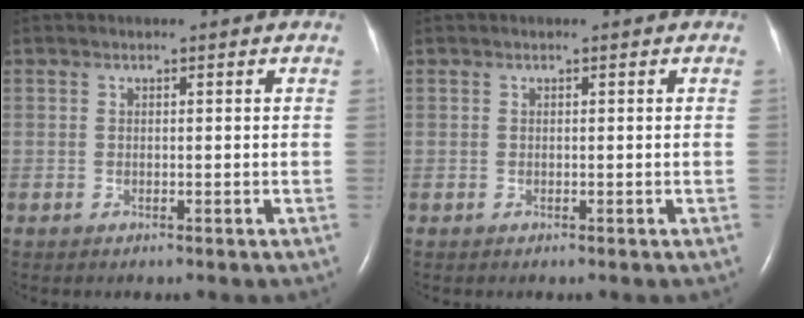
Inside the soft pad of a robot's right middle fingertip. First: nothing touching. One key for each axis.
{"total": 0.0}